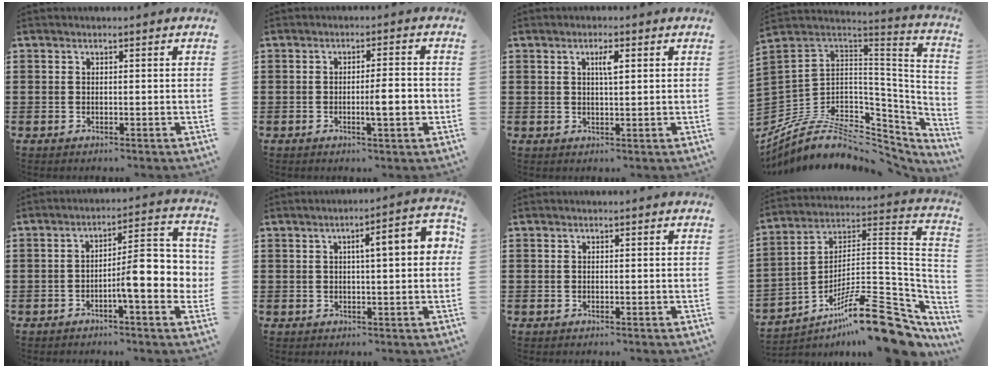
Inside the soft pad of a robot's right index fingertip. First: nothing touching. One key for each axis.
{"total": 4.6, "fx": -1.0, "fy": 0.6, "fz": 4.5, "tx": -0.067, "ty": -0.004, "tz": -0.021}
{"total": 2.4, "fx": 0.8, "fy": 0.6, "fz": 2.2, "tx": -0.037, "ty": 0.002, "tz": 0.010}
{"total": 8.6, "fx": -3.8, "fy": 5.5, "fz": 5.4, "tx": -0.128, "ty": -0.015, "tz": -0.067}
{"total": 9.8, "fx": -2.1, "fy": 2.1, "fz": 9.4, "tx": -0.133, "ty": -0.013, "tz": -0.039}
{"total": 6.6, "fx": 1.3, "fy": 1.2, "fz": 6.4, "tx": -0.096, "ty": -0.001, "tz": 0.012}
{"total": 0.0}
{"total": 16.3, "fx": -11.0, "fy": 4.2, "fz": 11.3, "tx": -0.155, "ty": 0.041, "tz": -0.190}